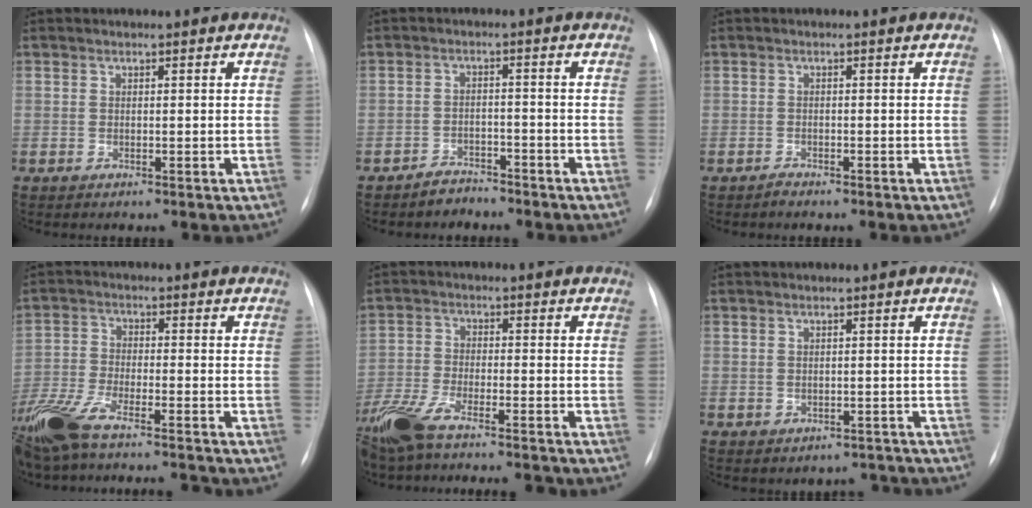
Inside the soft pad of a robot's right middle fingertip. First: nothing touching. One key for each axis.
{"total": 2.9, "fx": -2.6, "fy": 1.2, "fz": 0.0, "tx": -0.009, "ty": 0.002, "tz": -0.042}
{"total": 0.6, "fx": -0.6, "fy": 0.0, "fz": 0.1, "tx": -0.003, "ty": -0.002, "tz": -0.012}
{"total": 14.0, "fx": -11.6, "fy": 1.9, "fz": 7.6, "tx": -0.164, "ty": -0.019, "tz": -0.202}
{"total": 13.8, "fx": -11.4, "fy": 2.4, "fz": 7.4, "tx": -0.151, "ty": -0.019, "tz": -0.190}
{"total": 3.0, "fx": -2.2, "fy": 1.9, "fz": 0.2, "tx": 0.000, "ty": 0.023, "tz": -0.024}